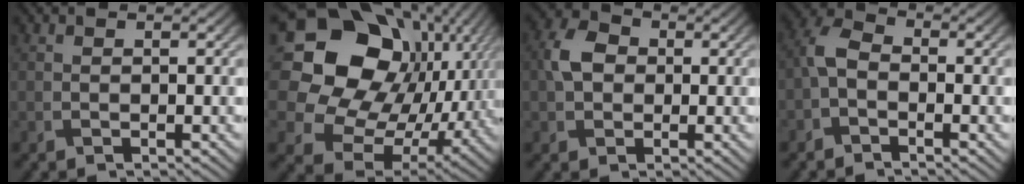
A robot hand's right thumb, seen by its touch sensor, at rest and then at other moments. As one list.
[{"total": 21.6, "force": [4.8, 17.4, 12.0], "torque": [-0.299, 0.010, 0.108]}, {"total": 4.6, "force": [0.2, 3.6, 2.7], "torque": [-0.066, 0.006, -0.004]}, {"total": 3.5, "force": [-1.4, 2.2, 2.4], "torque": [-0.060, 0.010, -0.041]}]